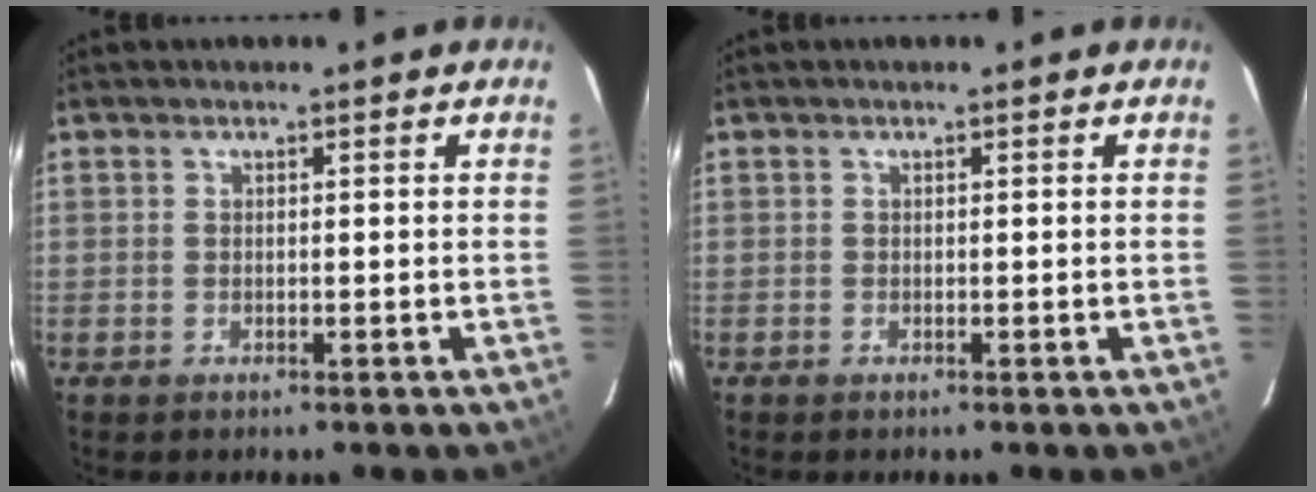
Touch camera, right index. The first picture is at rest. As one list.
[{"total": 0.0}]